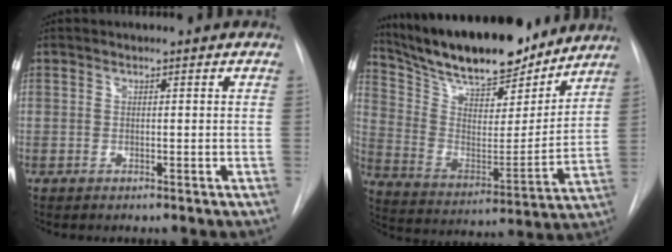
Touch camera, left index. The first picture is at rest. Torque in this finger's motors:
{"motor_torque": [0.33, -0.75, 0.77, 0.10]}